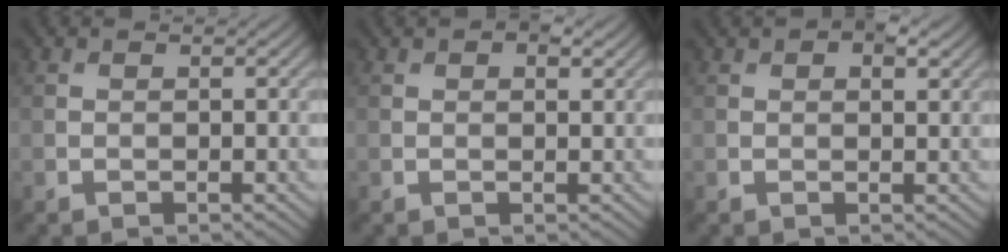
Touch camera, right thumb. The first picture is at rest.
{"total": 2.6, "force": [1.5, 1.2, 1.8], "torque": [-0.028, 0.000, 0.024]}
{"total": 4.1, "force": [2.4, 1.8, 2.9], "torque": [-0.050, 0.004, 0.037]}